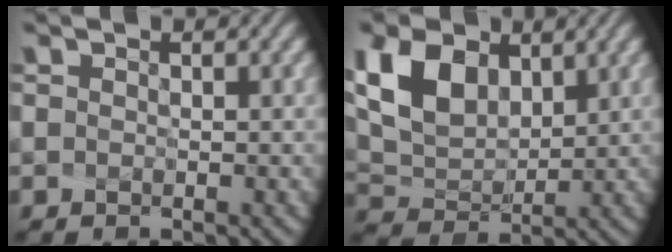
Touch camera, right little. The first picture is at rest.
{"total": 5.8, "force": [2.7, 3.7, 3.6], "torque": [-0.086, 0.002, 0.063]}